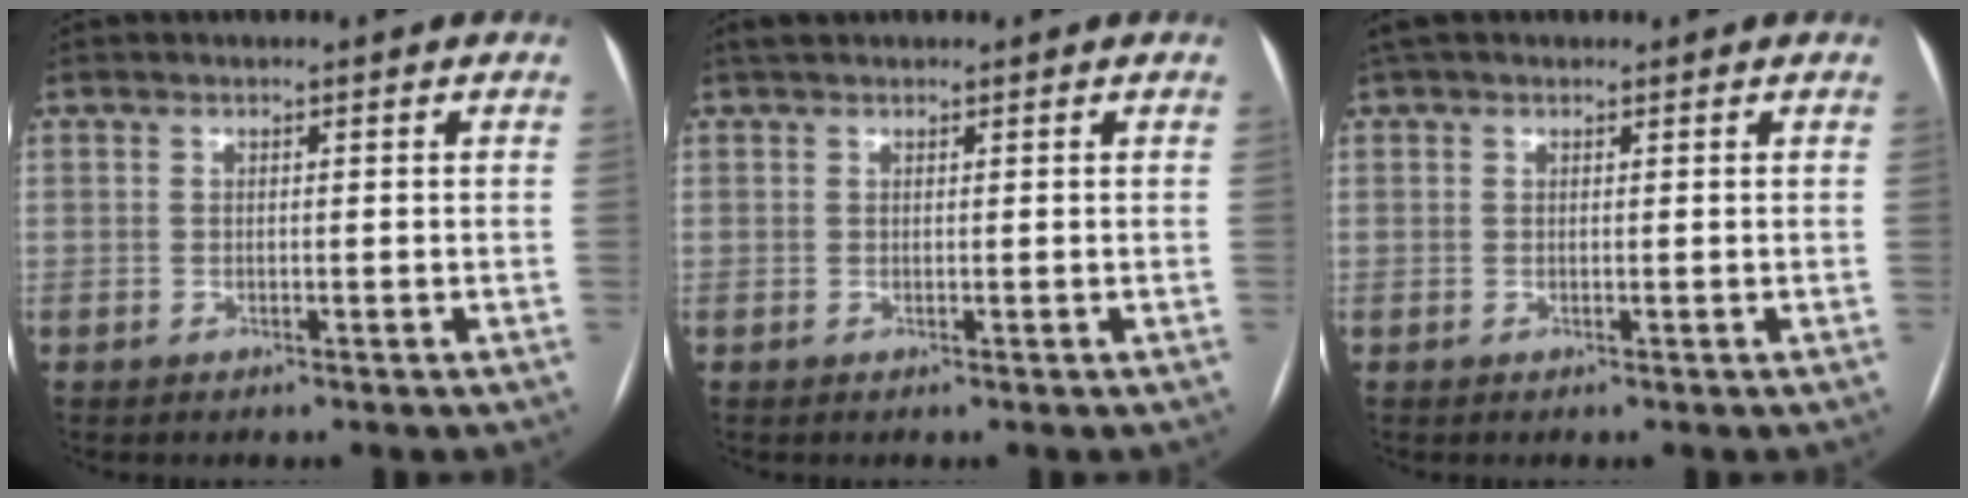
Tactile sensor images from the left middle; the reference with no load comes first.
{"total": 1.4, "force": [1.2, 0.5, 0.5], "torque": [-0.012, 0.016, 0.022]}
{"total": 2.6, "force": [2.0, 1.3, 1.2], "torque": [-0.026, 0.031, 0.034]}